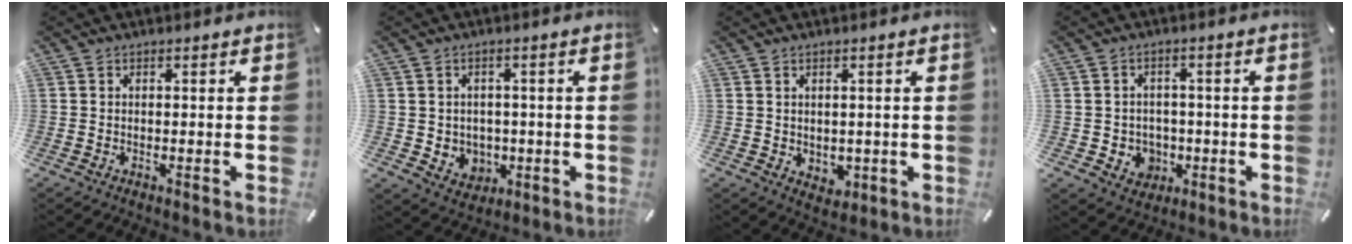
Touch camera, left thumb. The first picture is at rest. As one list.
[{"total": 5.3, "force": [0.6, 5.1, 0.9], "torque": [-0.005, -0.007, 0.013]}, {"total": 2.7, "force": [0.9, 2.5, 0.5], "torque": [0.005, -0.003, 0.016]}, {"total": 5.9, "force": [-1.0, 5.6, 1.5], "torque": [-0.024, 0.006, -0.017]}]